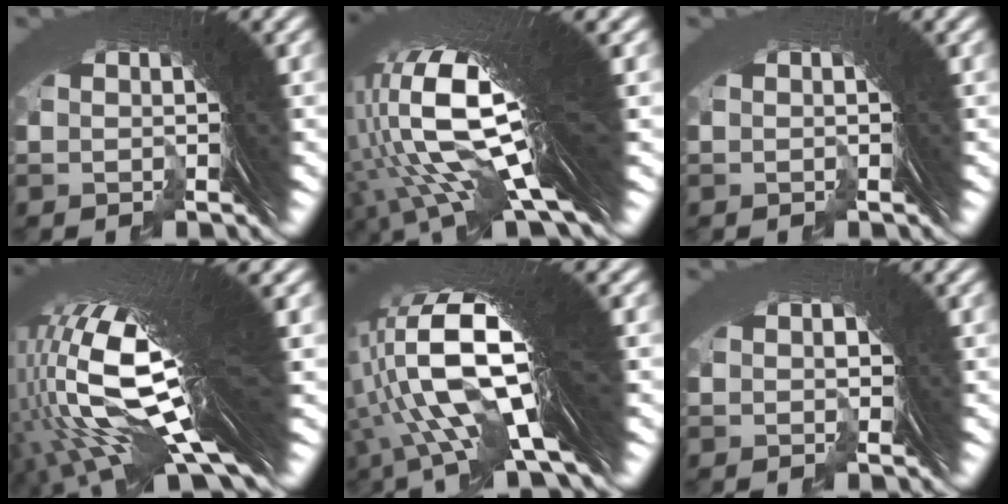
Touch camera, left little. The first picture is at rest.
{"total": 19.0, "force": [4.9, 6.1, 17.3], "torque": [-0.278, 0.028, 0.070]}
{"total": 0.6, "force": [-0.2, -0.2, -0.5], "torque": [0.007, 0.005, -0.006]}
{"total": 20.2, "force": [3.1, 6.0, 19.0], "torque": [-0.303, 0.022, 0.053]}
{"total": 12.7, "force": [3.1, 3.9, 11.7], "torque": [-0.182, 0.035, 0.023]}
{"total": 0.8, "force": [-0.5, 0.6, -0.2], "torque": [0.004, 0.001, -0.009]}